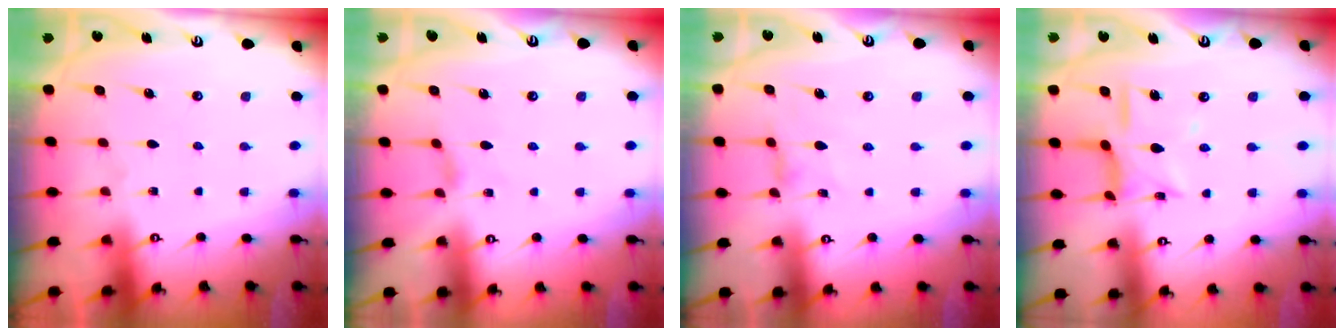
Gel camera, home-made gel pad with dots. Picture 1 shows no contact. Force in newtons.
{"total": 1.0, "press": 0.9, "slide": 0.4}
{"total": 1.4, "press": 1.4, "slide": 0.4}
{"total": 10.4, "press": 10.4, "slide": 0.6}